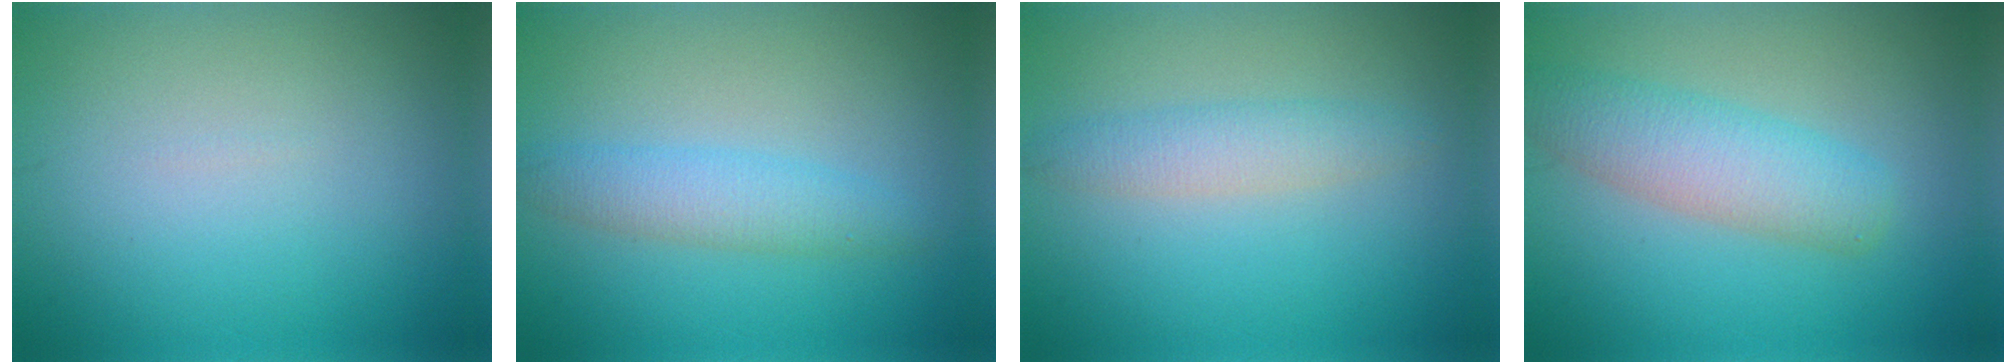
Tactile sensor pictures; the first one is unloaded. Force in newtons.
{"total": 3.0, "press": 3.0, "slide": 0.1}
{"total": 2.5, "press": 2.5, "slide": 0.0}
{"total": 4.6, "press": 4.6, "slide": 0.2}